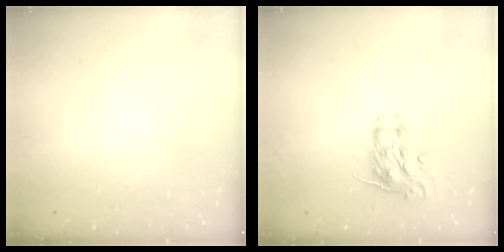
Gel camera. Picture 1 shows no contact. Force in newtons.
{"total": 8.9, "press": 8.9, "slide": 0.2}